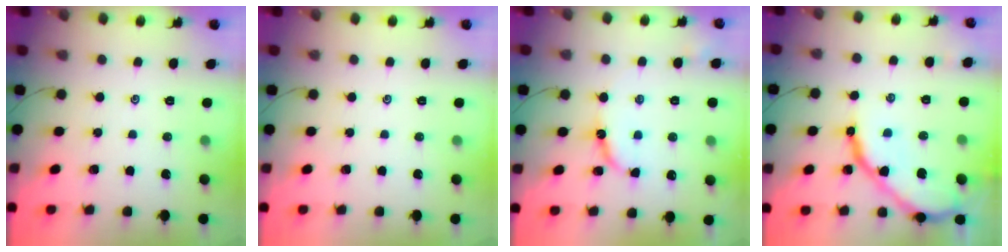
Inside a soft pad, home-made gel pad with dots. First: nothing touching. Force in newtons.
{"total": 0.0}
{"total": 8.0, "press": 7.9, "slide": 0.4}
{"total": 14.6, "press": 14.5, "slide": 1.3}